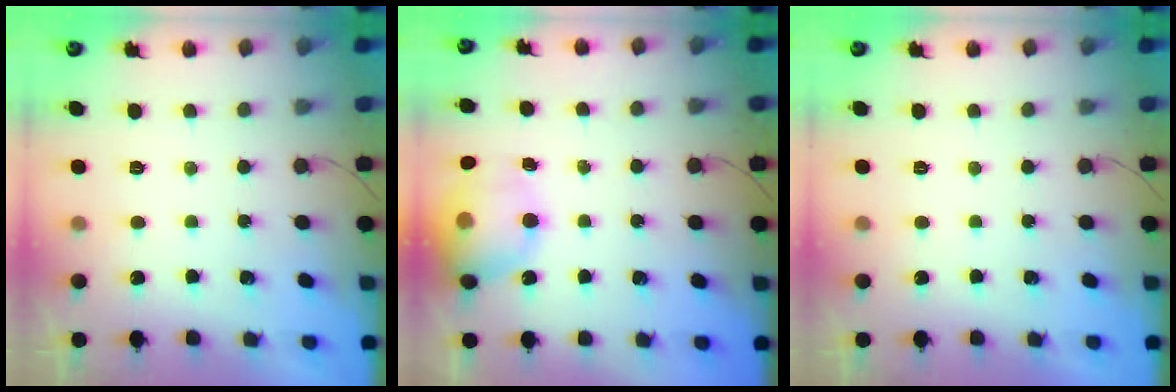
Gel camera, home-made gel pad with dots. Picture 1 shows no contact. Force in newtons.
{"total": 15.7, "press": 15.5, "slide": 2.7}
{"total": 0.0}